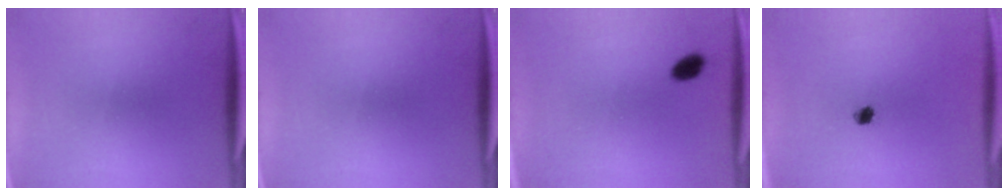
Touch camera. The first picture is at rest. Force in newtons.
{"total": 0.0}
{"total": 2.9}
{"total": 2.1}